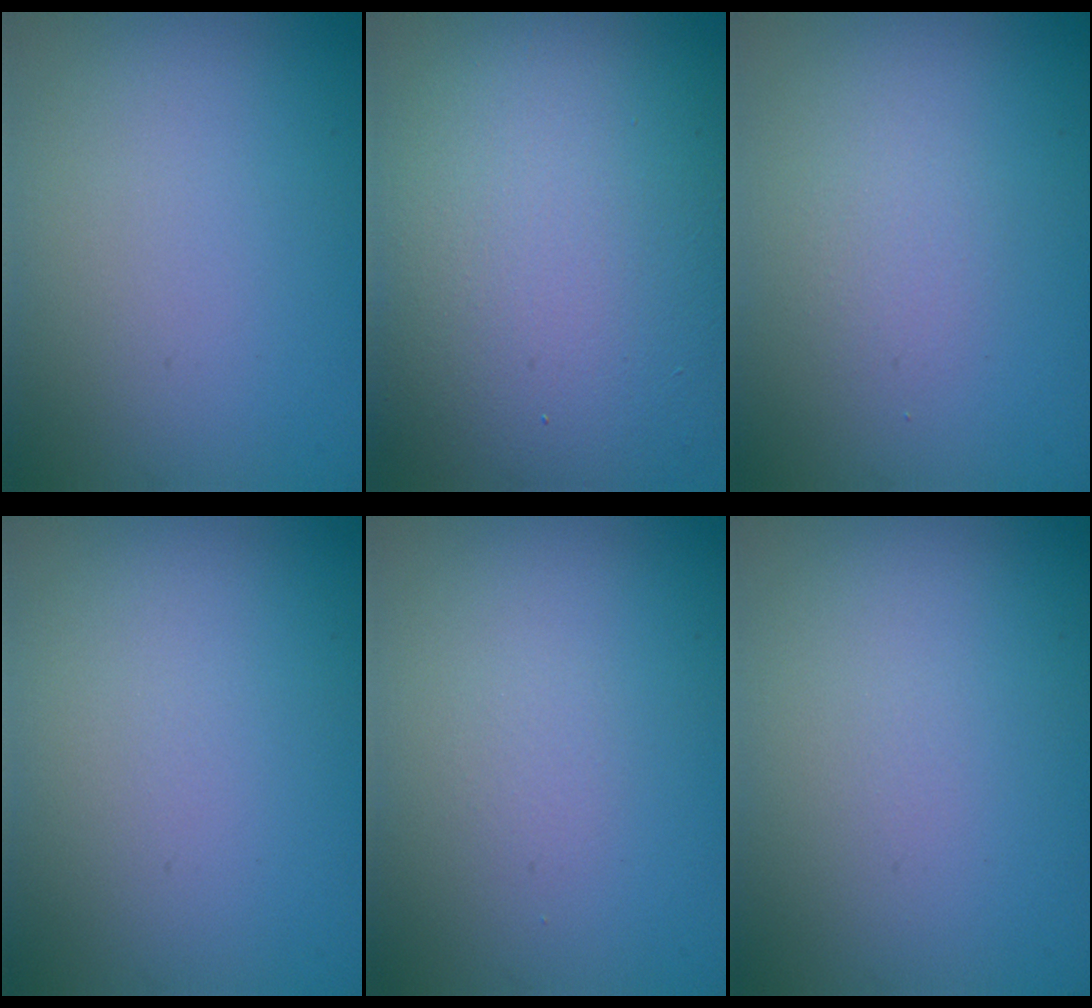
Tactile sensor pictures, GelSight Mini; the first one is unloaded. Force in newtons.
{"total": 15.4, "press": 15.4, "slide": 0.7}
{"total": 1.2, "press": 1.2, "slide": 0.0}
{"total": 0.0}
{"total": 0.6, "press": 0.6, "slide": 0.1}
{"total": 0.0}